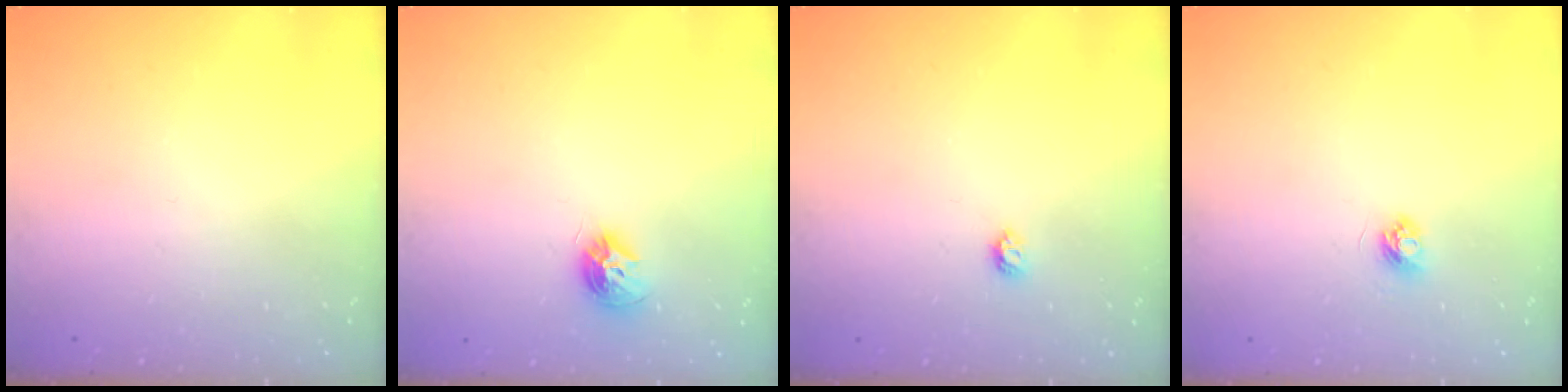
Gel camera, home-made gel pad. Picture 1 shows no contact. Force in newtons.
{"total": 8.9, "press": 8.9, "slide": 0.5}
{"total": 3.9, "press": 3.9, "slide": 0.6}
{"total": 3.6, "press": 3.6, "slide": 0.4}